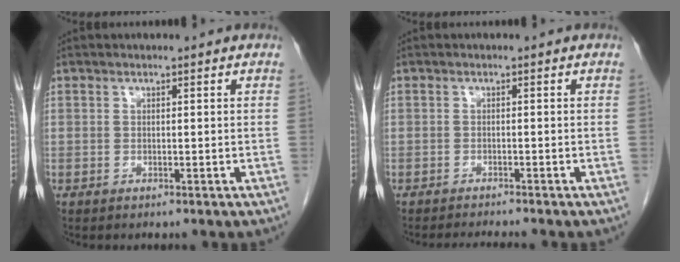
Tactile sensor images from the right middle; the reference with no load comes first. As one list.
[{"total": 3.0, "force": [-2.8, -0.7, 0.8], "torque": [-0.014, -0.013, -0.042]}]